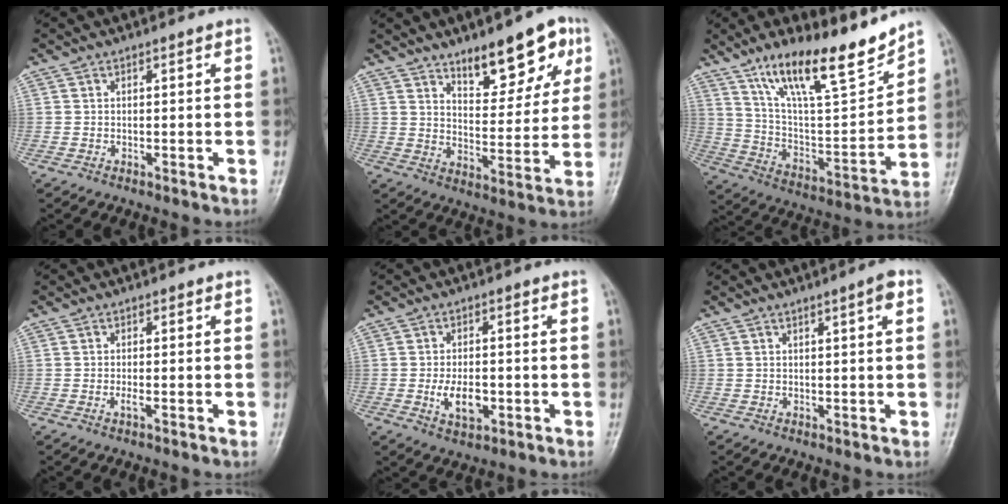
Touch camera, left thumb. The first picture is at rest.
{"total": 13.8, "force": [8.2, 5.8, 9.5], "torque": [-0.084, -0.045, 0.124]}
{"total": 20.2, "force": [14.6, 5.2, 13.0], "torque": [-0.176, -0.080, 0.257]}
{"total": 1.2, "force": [-0.2, 0.4, 1.1], "torque": [-0.016, -0.001, -0.007]}
{"total": 6.1, "force": [-1.4, 3.6, 4.7], "torque": [-0.074, 0.001, -0.021]}
{"total": 2.6, "force": [1.2, 0.3, 2.3], "torque": [-0.030, -0.002, 0.017]}